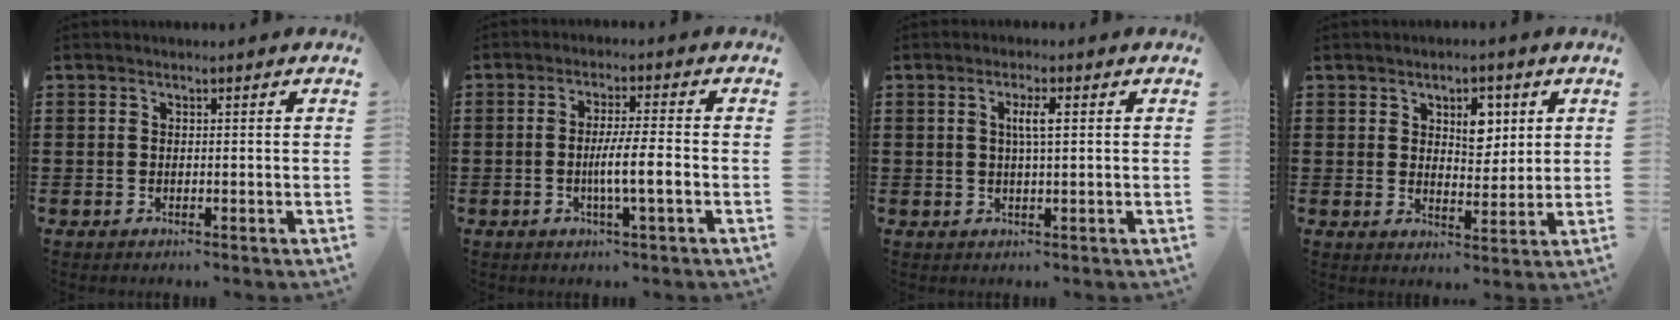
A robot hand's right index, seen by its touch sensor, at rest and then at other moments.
{"total": 5.4, "force": [-1.3, 0.3, 5.3], "torque": [-0.091, -0.003, -0.026]}
{"total": 3.0, "force": [0.6, 0.5, 2.9], "torque": [-0.058, 0.004, 0.007]}
{"total": 5.5, "force": [2.4, 3.4, 3.6], "torque": [-0.051, 0.002, 0.033]}